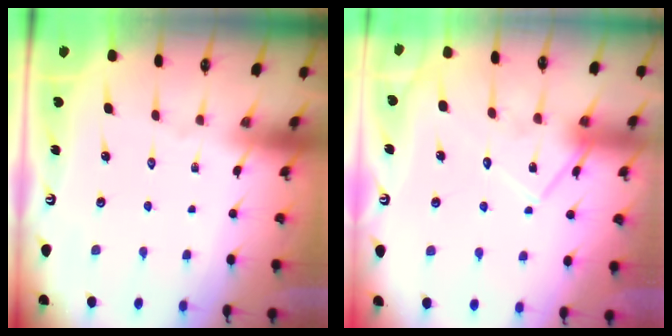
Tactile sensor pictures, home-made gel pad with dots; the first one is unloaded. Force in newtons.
{"total": 13.3, "press": 13.3, "slide": 0.8}